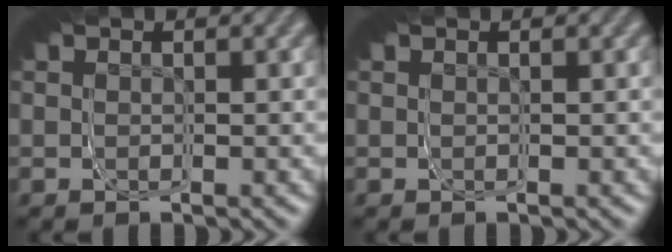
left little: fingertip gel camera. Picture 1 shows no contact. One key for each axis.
{"total": 0.0}